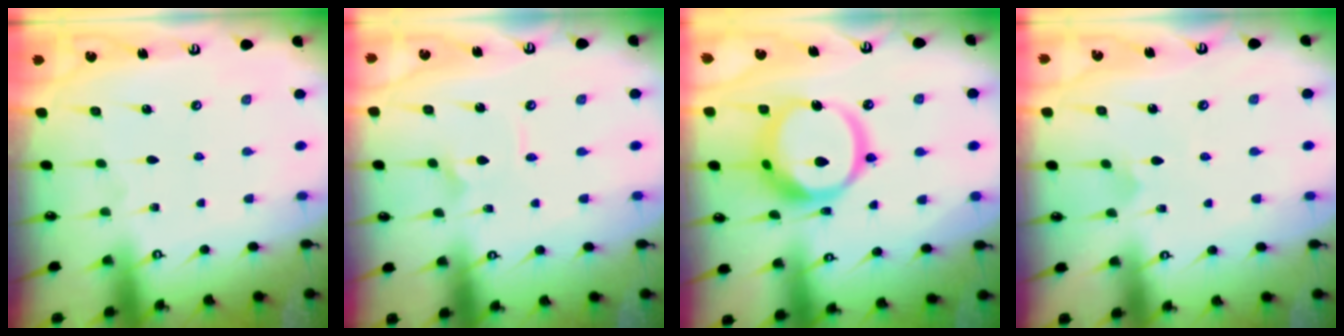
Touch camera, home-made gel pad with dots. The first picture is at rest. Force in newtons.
{"total": 2.3, "press": 2.3, "slide": 0.1}
{"total": 19.1, "press": 19.0, "slide": 2.3}
{"total": 3.4, "press": 3.4, "slide": 0.2}